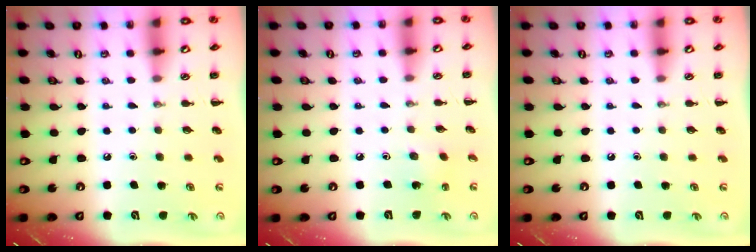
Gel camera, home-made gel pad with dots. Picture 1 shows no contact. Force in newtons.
{"total": 1.4, "press": 1.2, "slide": 0.6}
{"total": 0.0}